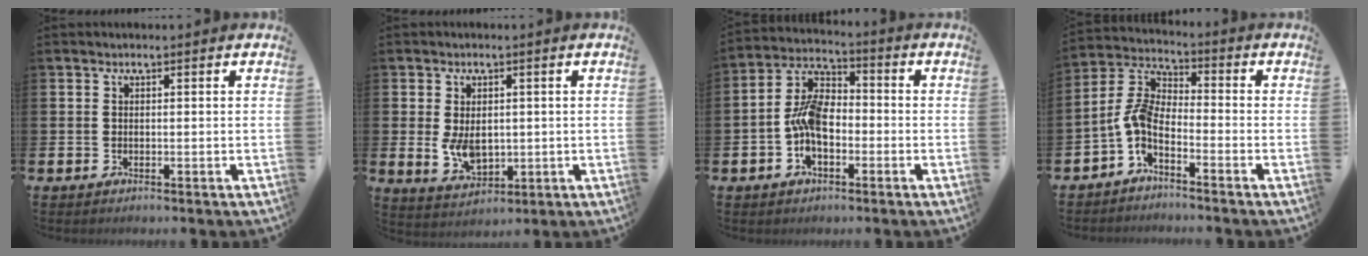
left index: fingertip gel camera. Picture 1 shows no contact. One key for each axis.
{"total": 4.7, "fx": 0.2, "fy": 3.1, "fz": 3.5, "tx": -0.061, "ty": -0.001, "tz": -0.001}
{"total": 7.7, "fx": -1.7, "fy": 4.6, "fz": 6.0, "tx": -0.119, "ty": 0.006, "tz": -0.038}
{"total": 4.6, "fx": -1.9, "fy": 2.2, "fz": 3.6, "tx": -0.098, "ty": -0.027, "tz": -0.050}